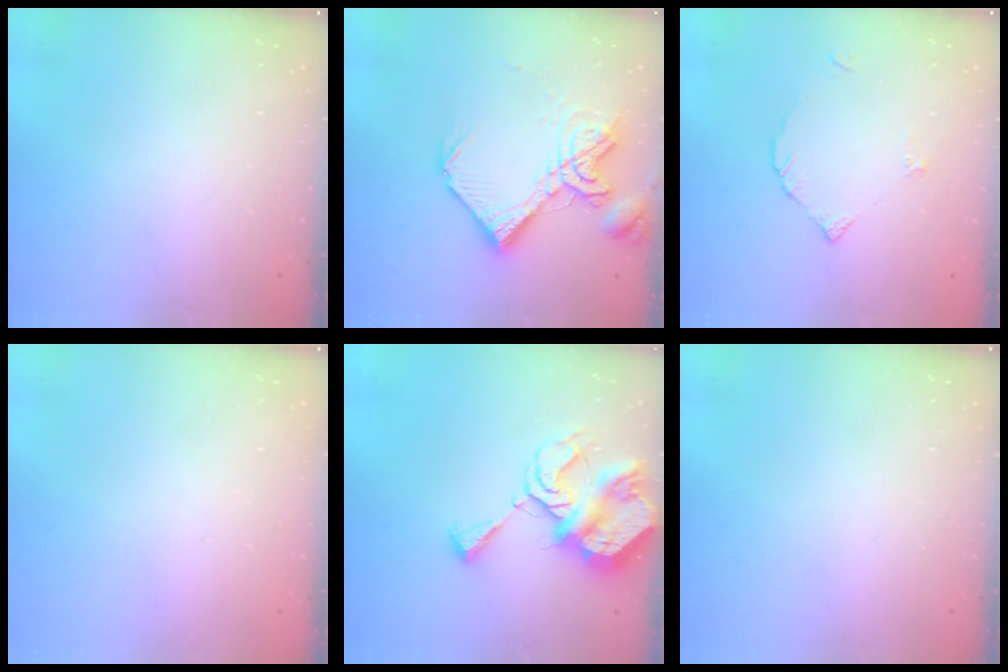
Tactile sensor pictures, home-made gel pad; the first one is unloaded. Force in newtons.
{"total": 15.5, "press": 15.4, "slide": 1.5}
{"total": 2.9, "press": 2.9, "slide": 0.1}
{"total": 1.8, "press": 1.8, "slide": 0.1}
{"total": 10.2, "press": 10.1, "slide": 1.0}
{"total": 0.0}